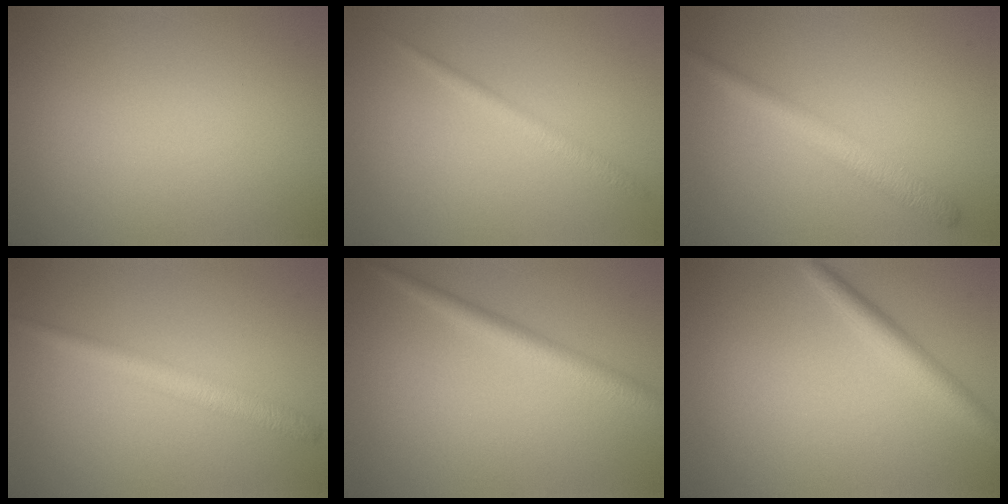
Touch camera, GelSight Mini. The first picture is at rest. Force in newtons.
{"total": 1.5, "press": 1.5, "slide": 0.1}
{"total": 3.0, "press": 3.0, "slide": 0.1}
{"total": 2.8, "press": 2.8, "slide": 0.1}
{"total": 2.6, "press": 2.6, "slide": 0.0}
{"total": 2.4, "press": 2.4, "slide": 0.1}